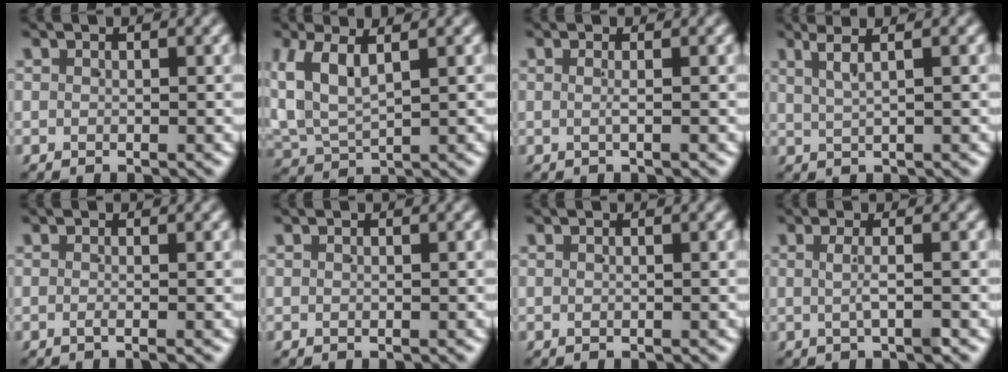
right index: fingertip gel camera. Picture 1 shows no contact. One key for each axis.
{"total": 5.8, "fx": 1.3, "fy": 4.5, "fz": 3.5, "tx": -0.106, "ty": -0.010, "tz": 0.031}
{"total": 0.9, "fx": -0.3, "fy": -0.2, "fz": 0.8, "tx": -0.017, "ty": 0.001, "tz": -0.005}
{"total": 2.6, "fx": 1.6, "fy": 0.2, "fz": 2.1, "tx": -0.030, "ty": 0.011, "tz": 0.028}
{"total": 1.0, "fx": -0.6, "fy": -0.2, "fz": 0.7, "tx": -0.011, "ty": 0.000, "tz": -0.013}
{"total": 0.0}
{"total": 0.0}
{"total": 1.6, "fx": -0.3, "fy": -0.3, "fz": 1.6, "tx": -0.029, "ty": 0.000, "tz": -0.002}